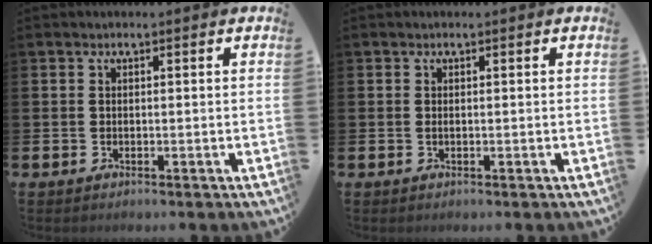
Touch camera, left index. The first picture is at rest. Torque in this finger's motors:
{"motor_torque": [0.15, 0.00, -0.01, 0.00]}